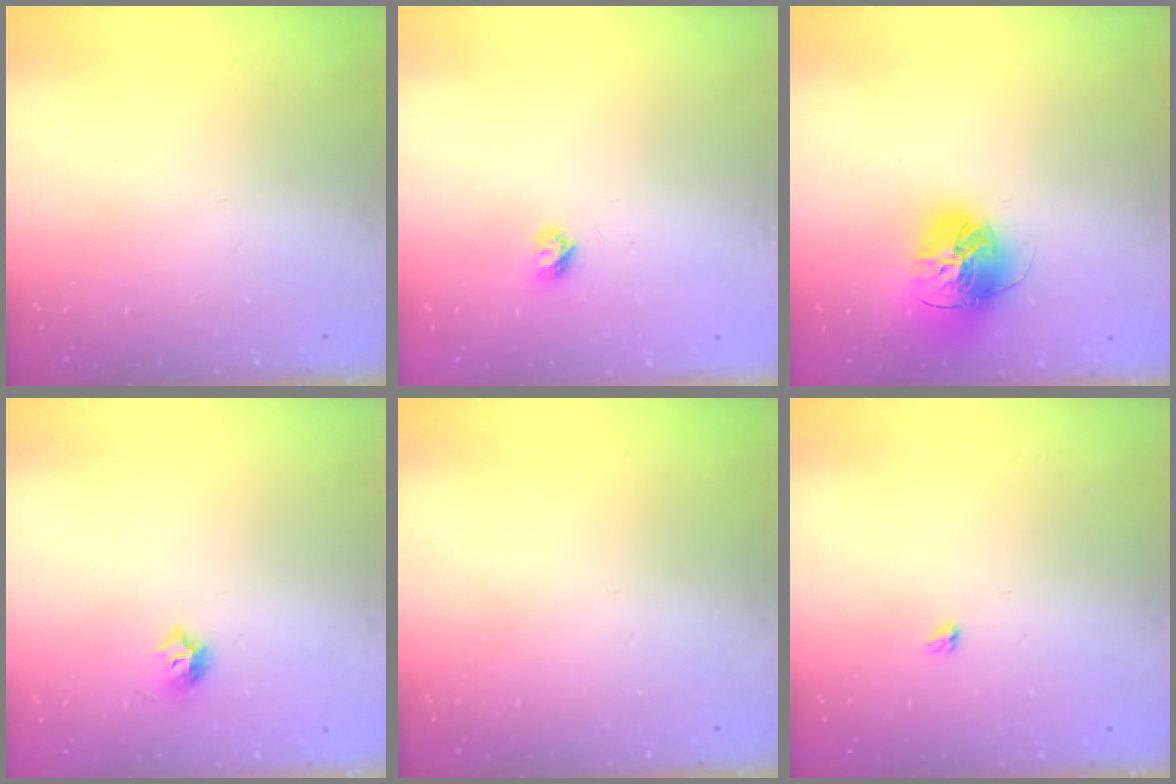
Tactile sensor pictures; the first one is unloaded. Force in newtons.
{"total": 3.9, "press": 3.8, "slide": 0.5}
{"total": 16.2, "press": 16.1, "slide": 1.8}
{"total": 5.9, "press": 5.9, "slide": 0.8}
{"total": 0.0}
{"total": 2.4, "press": 2.4, "slide": 0.4}